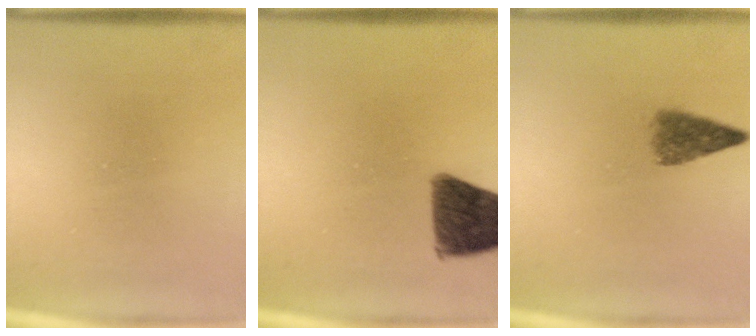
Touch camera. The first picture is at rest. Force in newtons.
{"total": 10.9}
{"total": 4.1}